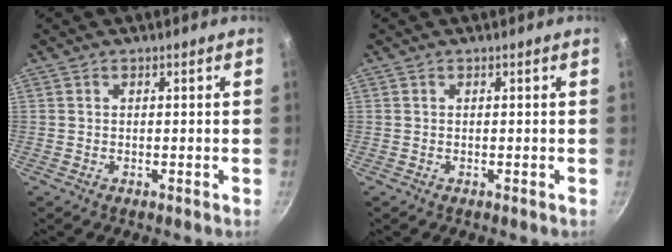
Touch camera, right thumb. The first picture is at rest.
{"total": 0.0}